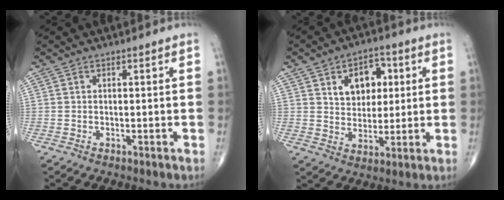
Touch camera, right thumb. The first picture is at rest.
{"total": 9.8, "force": [3.1, 6.9, 6.2], "torque": [-0.051, -0.007, 0.050]}